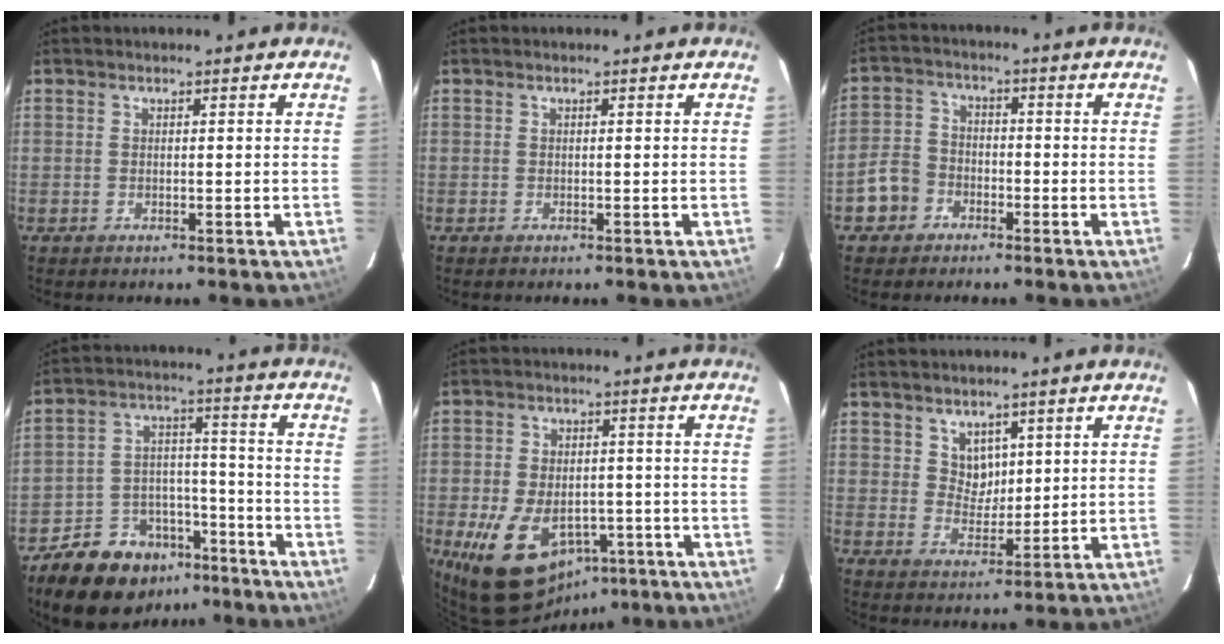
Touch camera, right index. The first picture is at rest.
{"total": 0.0}
{"total": 6.1, "force": [-3.4, 4.9, 1.5], "torque": [-0.040, 0.020, -0.064]}
{"total": 15.5, "force": [-10.8, 9.4, 5.7], "torque": [-0.131, 0.039, -0.154]}
{"total": 15.8, "force": [-7.4, 10.2, 9.6], "torque": [-0.204, -0.012, -0.102]}
{"total": 4.4, "force": [2.5, 3.5, 1.1], "torque": [-0.012, 0.003, 0.050]}